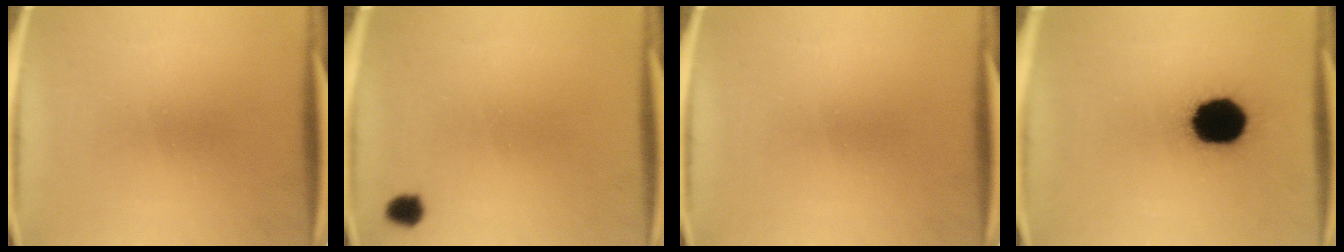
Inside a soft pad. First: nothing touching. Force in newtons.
{"total": 3.9}
{"total": 0.0}
{"total": 17.4}